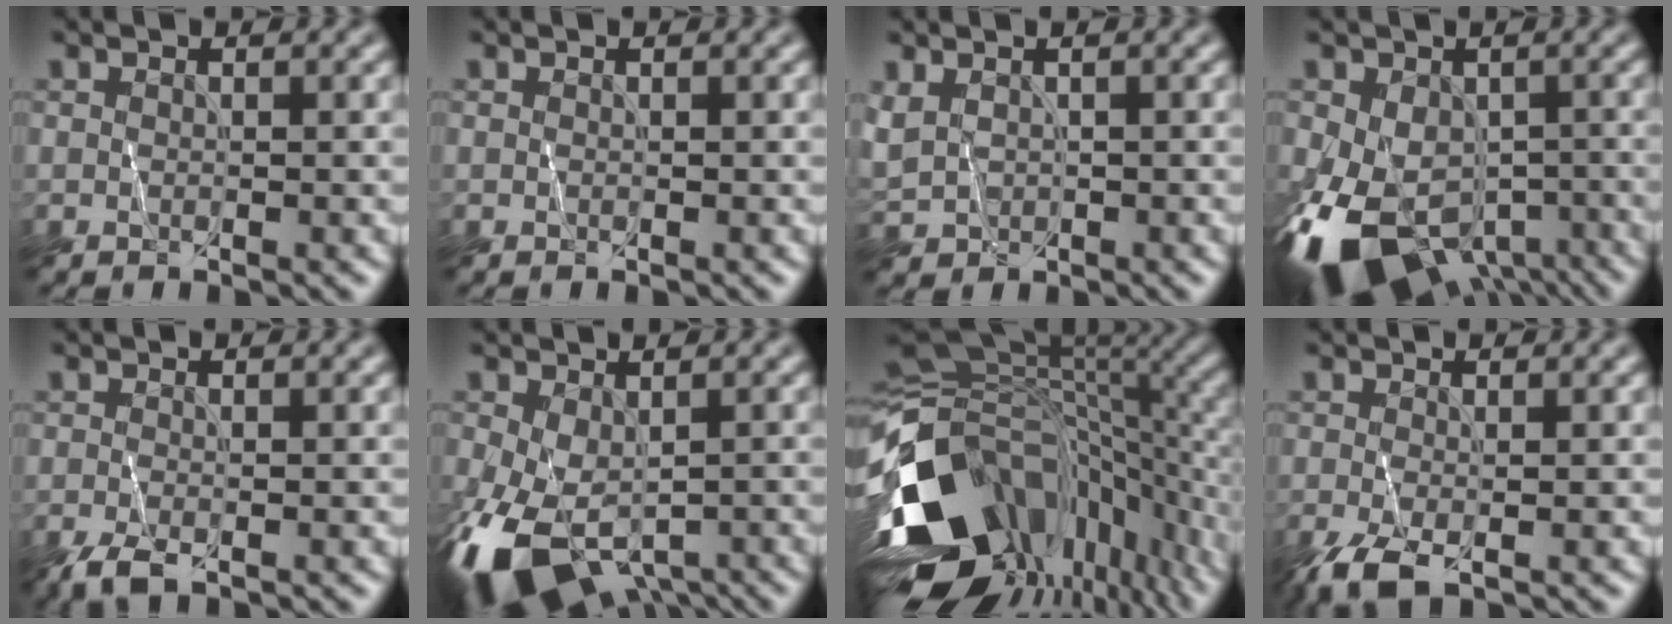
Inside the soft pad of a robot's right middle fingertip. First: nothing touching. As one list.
[{"total": 0.0}, {"total": 2.0, "force": [0.5, 1.7, 1.0], "torque": [-0.036, -0.006, 0.018]}, {"total": 12.5, "force": [-6.1, 7.5, 7.9], "torque": [-0.148, -0.039, -0.086]}, {"total": 1.9, "force": [-1.3, 0.5, 1.2], "torque": [-0.035, -0.006, -0.025]}, {"total": 10.6, "force": [-5.3, 5.6, 7.4], "torque": [-0.164, -0.041, -0.068]}, {"total": 16.7, "force": [-5.7, 10.4, 11.8], "torque": [-0.253, -0.026, -0.087]}, {"total": 2.8, "force": [-1.6, 0.9, 2.1], "torque": [-0.054, -0.008, -0.027]}]